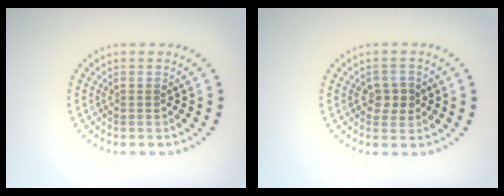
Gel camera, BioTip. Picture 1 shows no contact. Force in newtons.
{"total": 2.2, "press": 2.1, "slide": 0.5}